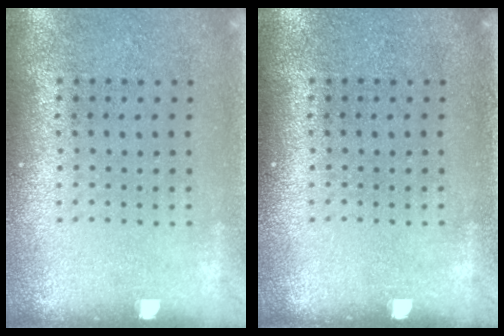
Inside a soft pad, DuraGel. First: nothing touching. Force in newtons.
{"total": 0.0}